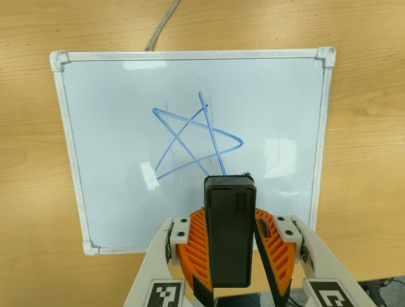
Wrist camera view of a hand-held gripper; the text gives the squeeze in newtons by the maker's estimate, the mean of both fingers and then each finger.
{"total": 6.0, "left": 5.4, "right": 6.7}